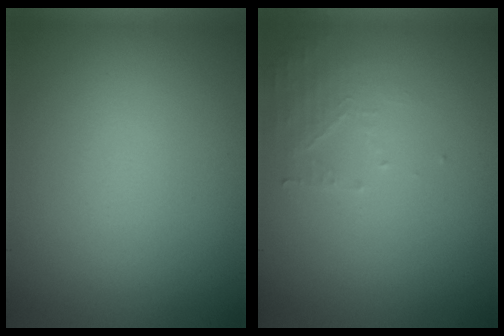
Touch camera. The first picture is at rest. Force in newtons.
{"total": 1.7, "press": 1.7, "slide": 0.3}